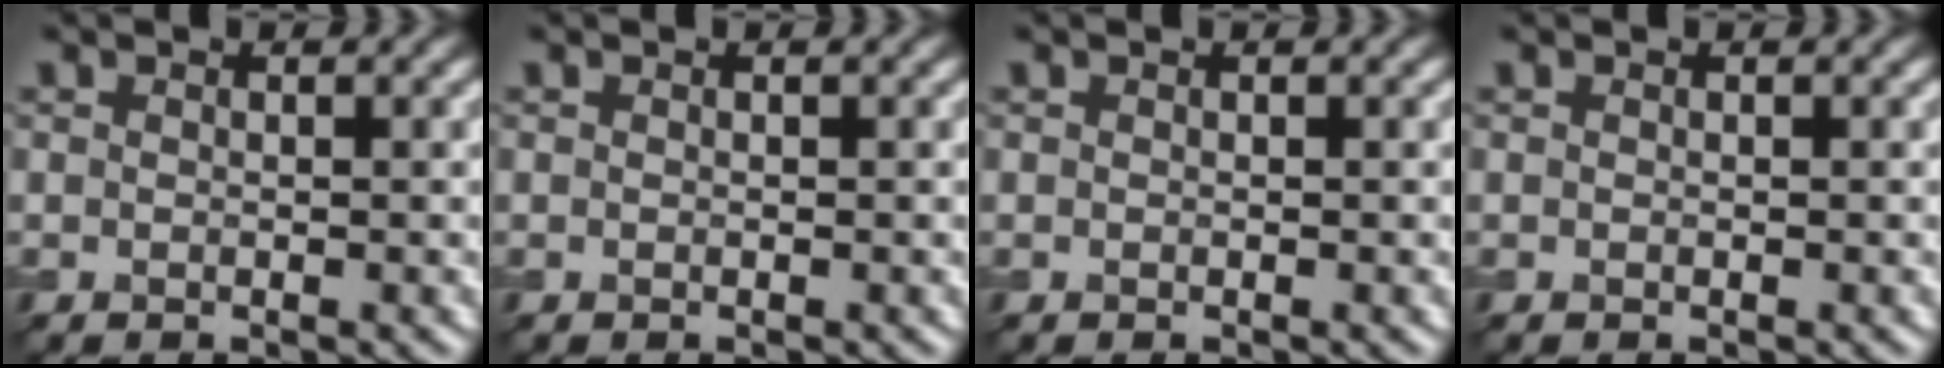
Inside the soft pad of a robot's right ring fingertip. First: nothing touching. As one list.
[{"total": 0.0}, {"total": 0.0}, {"total": 0.0}]